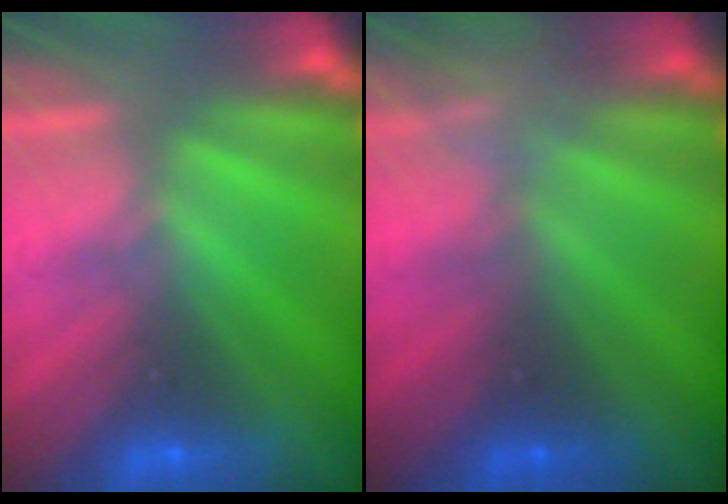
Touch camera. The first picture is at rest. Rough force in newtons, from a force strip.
{"total": 2.3}